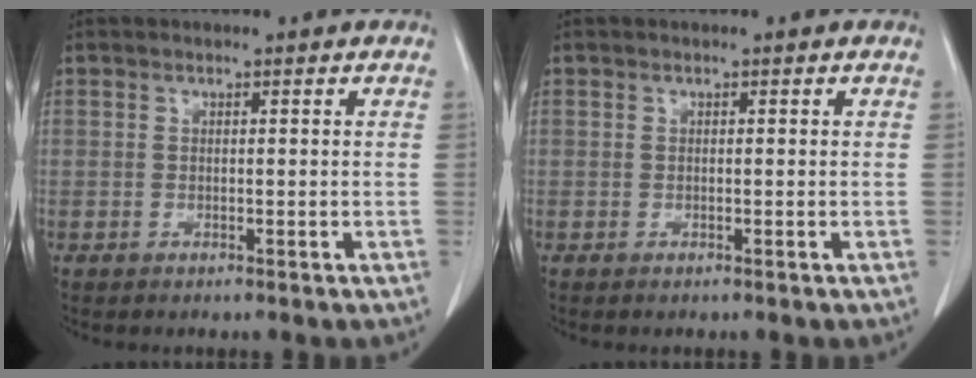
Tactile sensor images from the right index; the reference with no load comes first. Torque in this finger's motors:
{"motor_torque": [0.07, -0.06, -0.02, 0.01]}